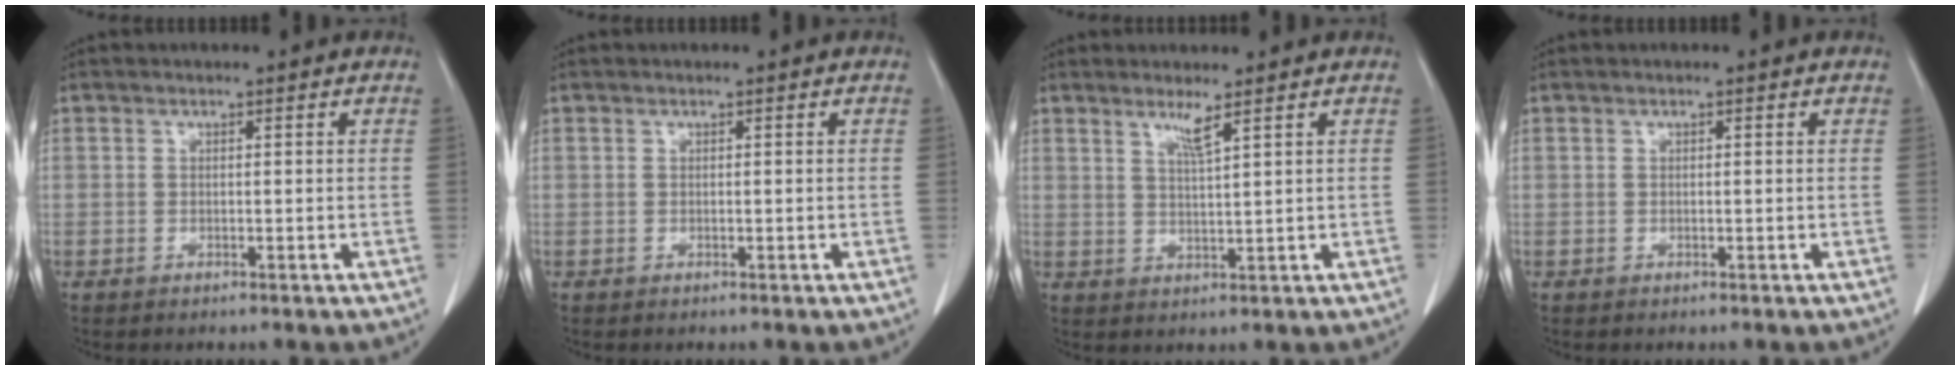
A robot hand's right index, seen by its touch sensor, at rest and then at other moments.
{"total": 0.0}
{"total": 2.7, "force": [1.8, -0.5, 2.0], "torque": [-0.039, -0.010, 0.038]}
{"total": 0.0}